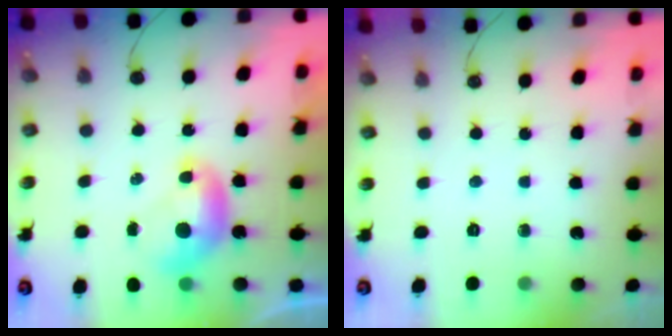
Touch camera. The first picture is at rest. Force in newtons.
{"total": 0.0}